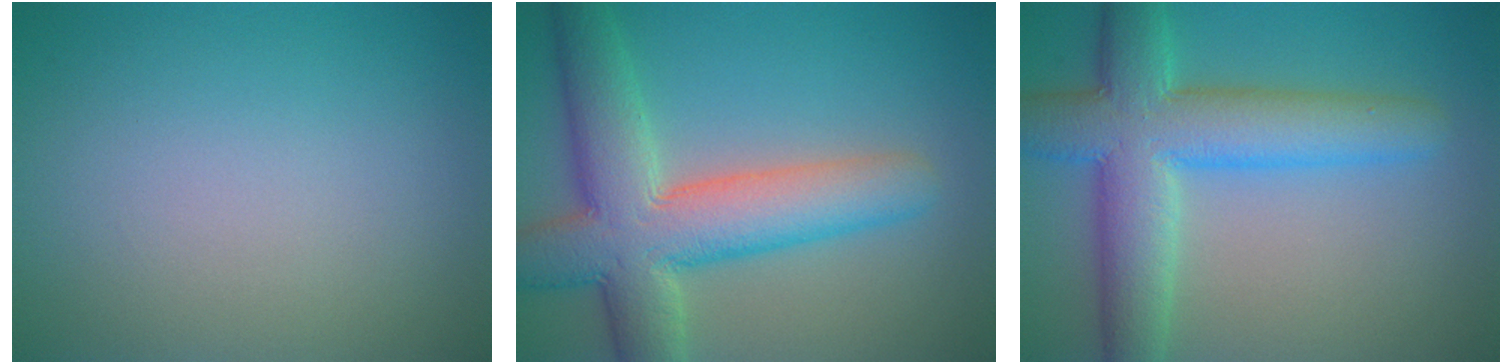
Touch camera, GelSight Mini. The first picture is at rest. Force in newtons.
{"total": 9.3, "press": 9.2, "slide": 0.5}
{"total": 8.6, "press": 8.6, "slide": 0.3}